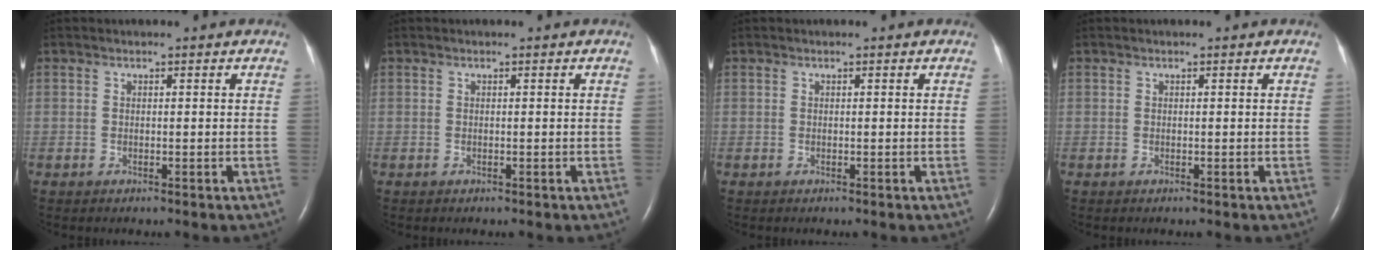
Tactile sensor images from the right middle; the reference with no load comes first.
{"total": 0.0}
{"total": 0.0}
{"total": 0.0}